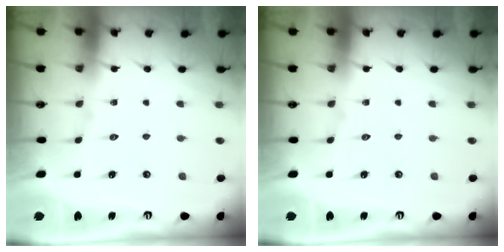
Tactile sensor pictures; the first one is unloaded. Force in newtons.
{"total": 0.0}